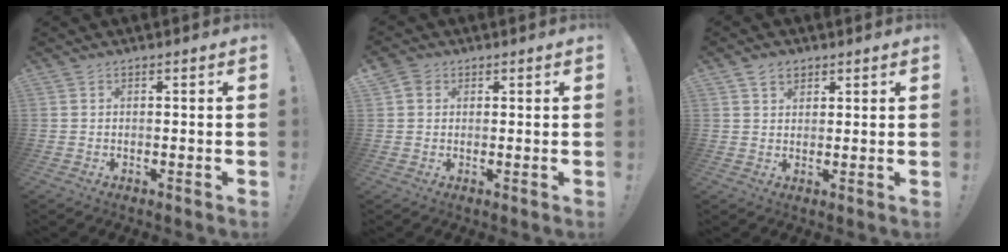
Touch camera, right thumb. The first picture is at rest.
{"total": 2.8, "force": [1.2, 2.3, 0.9], "torque": [-0.014, 0.000, 0.023]}
{"total": 3.8, "force": [2.5, 2.6, 1.2], "torque": [-0.012, -0.007, 0.044]}